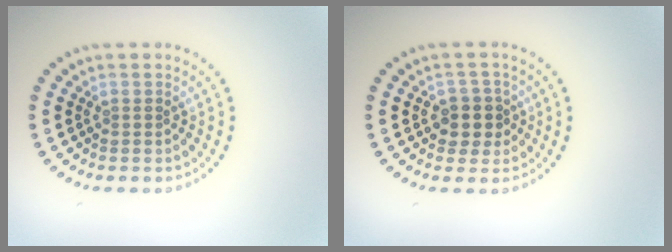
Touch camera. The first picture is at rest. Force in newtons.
{"total": 2.6, "press": 2.3, "slide": 1.1}